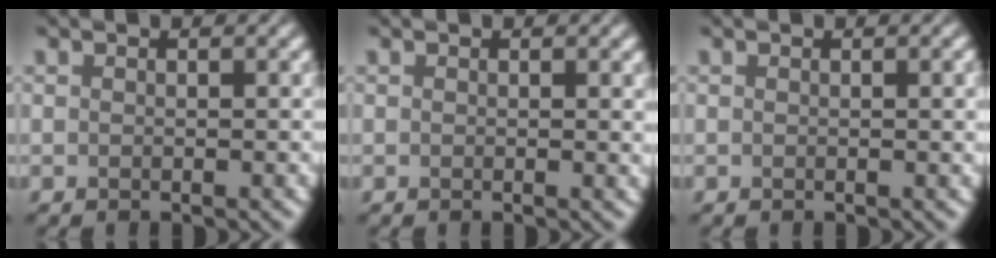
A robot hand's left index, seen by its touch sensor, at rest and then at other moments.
{"total": 0.7, "force": [0.2, 0.1, 0.7], "torque": [-0.005, -0.001, 0.000]}
{"total": 1.2, "force": [0.1, 0.3, 1.2], "torque": [-0.012, 0.002, 0.000]}